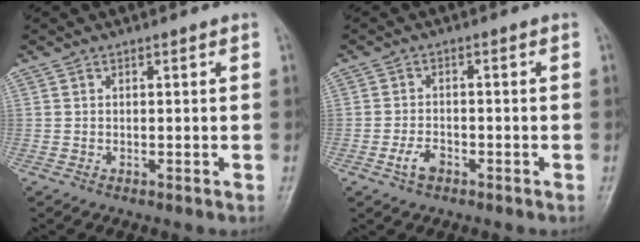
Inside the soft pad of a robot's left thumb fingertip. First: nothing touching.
{"total": 3.1, "force": [-1.7, 1.8, 1.9], "torque": [-0.038, 0.011, -0.030]}